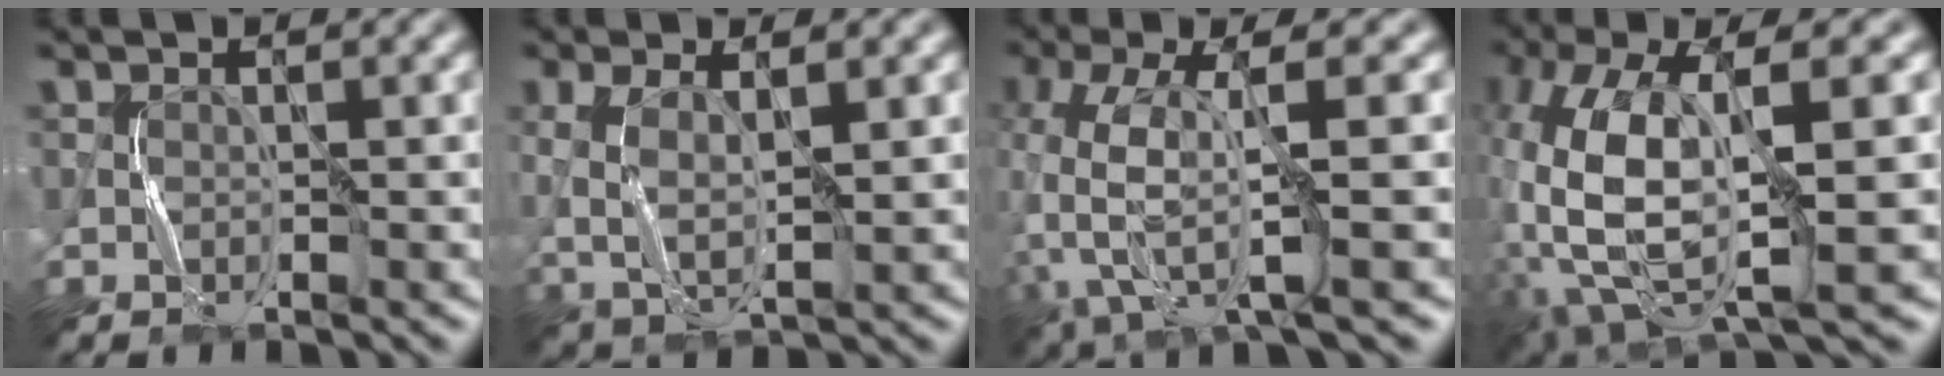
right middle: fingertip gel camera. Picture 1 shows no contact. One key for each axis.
{"total": 4.3, "fx": 0.4, "fy": 1.8, "fz": 3.9, "tx": -0.097, "ty": -0.002, "tz": 0.009}
{"total": 9.0, "fx": -1.6, "fy": 3.3, "fz": 8.2, "tx": -0.195, "ty": -0.003, "tz": -0.038}
{"total": 12.4, "fx": -0.2, "fy": 5.0, "fz": 11.3, "tx": -0.246, "ty": -0.004, "tz": 0.001}